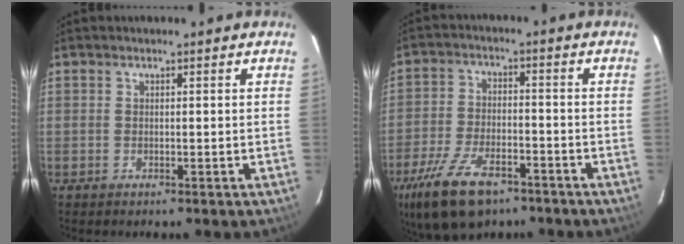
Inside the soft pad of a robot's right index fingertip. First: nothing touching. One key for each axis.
{"total": 15.0, "fx": -9.9, "fy": 6.8, "fz": 9.0, "tx": -0.204, "ty": -0.024, "tz": -0.175}